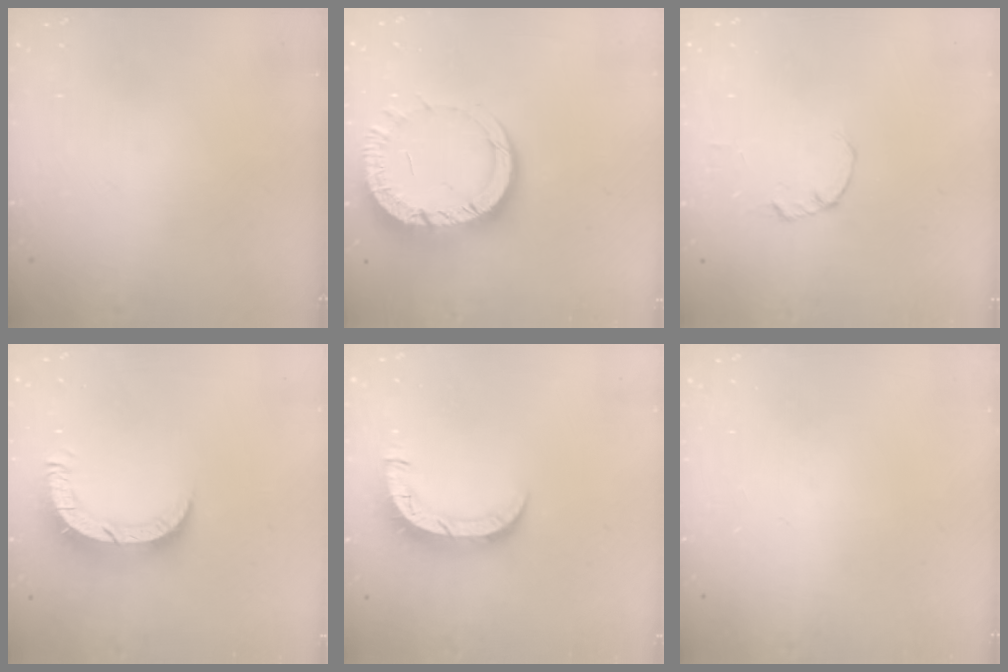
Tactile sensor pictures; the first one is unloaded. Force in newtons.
{"total": 12.4, "press": 12.4, "slide": 1.2}
{"total": 0.0}
{"total": 9.4, "press": 9.4, "slide": 0.7}
{"total": 8.7, "press": 8.6, "slide": 0.5}
{"total": 0.0}